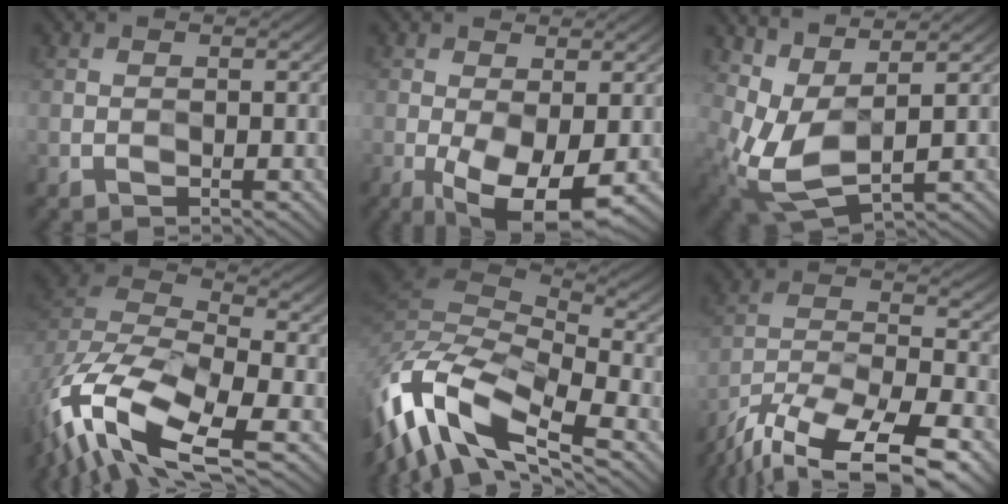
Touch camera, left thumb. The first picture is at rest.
{"total": 8.4, "force": [-2.8, 3.1, 7.3], "torque": [-0.140, -0.017, -0.036]}
{"total": 7.0, "force": [2.5, 2.9, 5.8], "torque": [-0.142, 0.000, 0.050]}
{"total": 16.2, "force": [-8.6, 7.4, 11.6], "torque": [-0.282, -0.031, -0.153]}
{"total": 15.2, "force": [-7.7, 6.0, 11.6], "torque": [-0.289, -0.010, -0.141]}
{"total": 18.8, "force": [-14.5, 6.4, 10.2], "torque": [-0.205, -0.038, -0.224]}